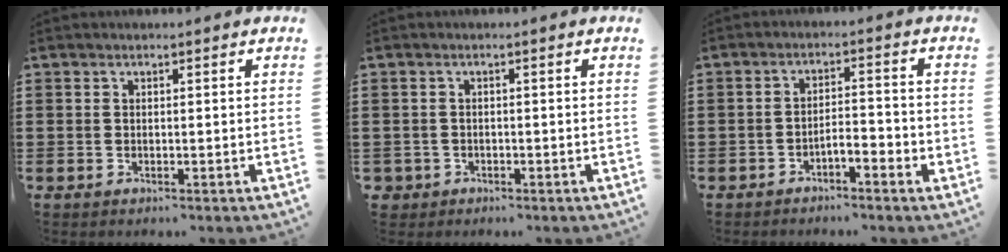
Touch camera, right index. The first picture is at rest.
{"total": 1.2, "force": [-0.9, 0.9, 0.0], "torque": [-0.004, 0.003, -0.021]}
{"total": 2.5, "force": [-2.1, 0.5, 1.2], "torque": [-0.025, 0.007, -0.044]}